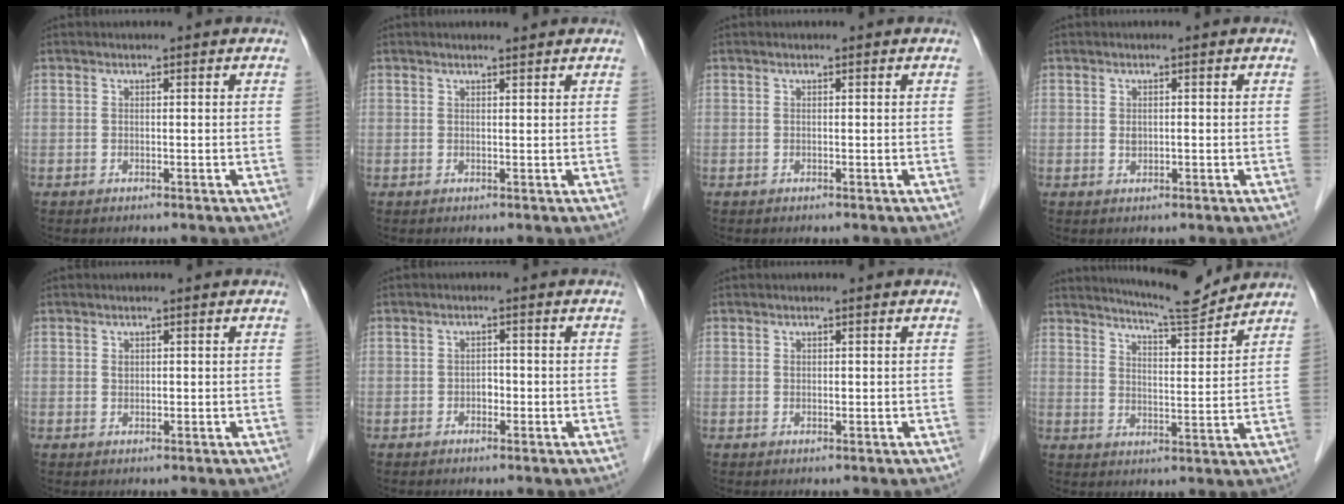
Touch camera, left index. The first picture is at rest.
{"total": 1.3, "force": [1.2, -0.1, 0.5], "torque": [-0.010, 0.002, 0.021]}
{"total": 0.0}
{"total": 0.9, "force": [0.0, 0.6, 0.6], "torque": [-0.012, -0.001, 0.000]}
{"total": 0.8, "force": [0.3, 0.6, 0.4], "torque": [-0.005, 0.000, 0.005]}
{"total": 1.3, "force": [-0.6, 0.9, 0.8], "torque": [-0.010, 0.003, -0.011]}
{"total": 0.6, "force": [0.1, 0.4, 0.3], "torque": [-0.003, -0.001, 0.002]}
{"total": 9.5, "force": [9.2, -0.2, 2.5], "torque": [-0.050, -0.009, 0.137]}